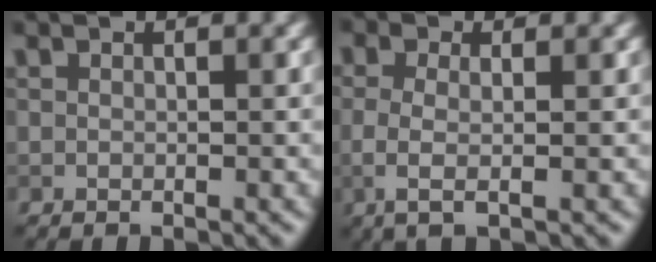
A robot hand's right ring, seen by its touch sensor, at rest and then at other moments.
{"total": 2.5, "force": [-0.2, 0.9, 2.4], "torque": [-0.048, -0.005, -0.005]}